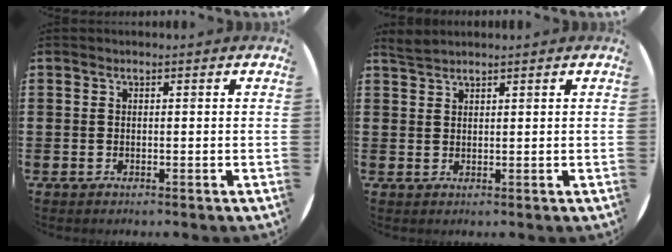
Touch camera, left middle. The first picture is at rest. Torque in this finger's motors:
{"motor_torque": [0.22, -0.20, -0.04, -0.01]}